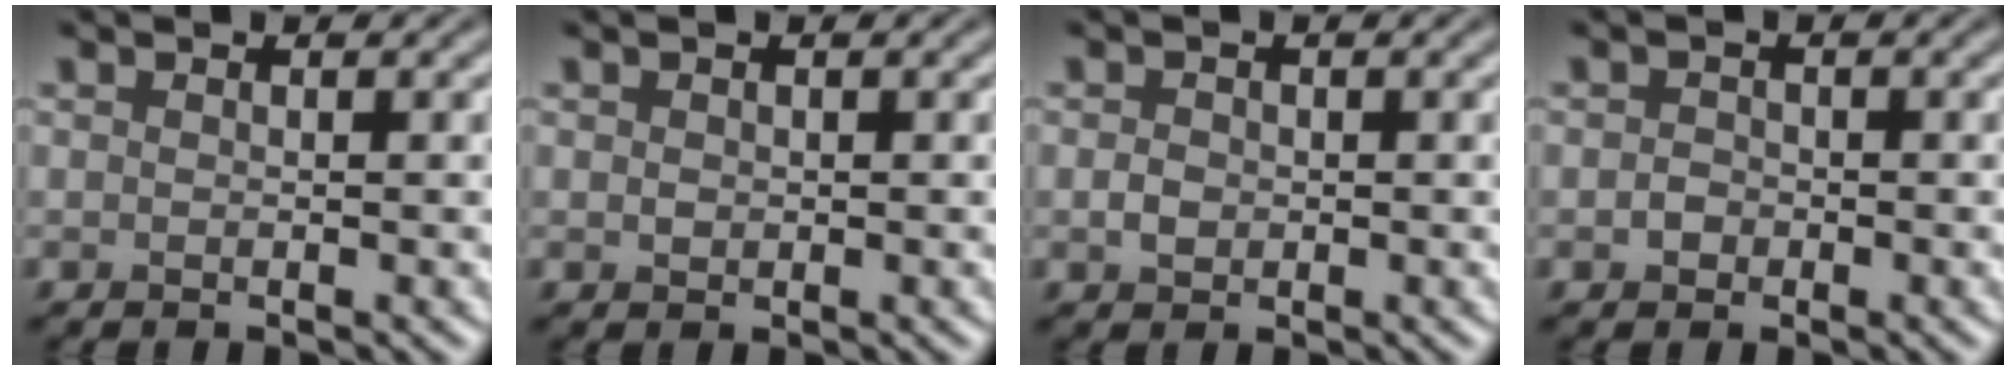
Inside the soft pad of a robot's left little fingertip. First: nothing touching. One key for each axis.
{"total": 0.7, "fx": 0.2, "fy": 0.6, "fz": 0.3, "tx": -0.005, "ty": -0.001, "tz": 0.002}
{"total": 1.3, "fx": -0.1, "fy": 1.0, "fz": 0.7, "tx": -0.016, "ty": 0.000, "tz": -0.005}
{"total": 1.1, "fx": -0.3, "fy": 0.9, "fz": 0.3, "tx": -0.004, "ty": -0.002, "tz": -0.010}